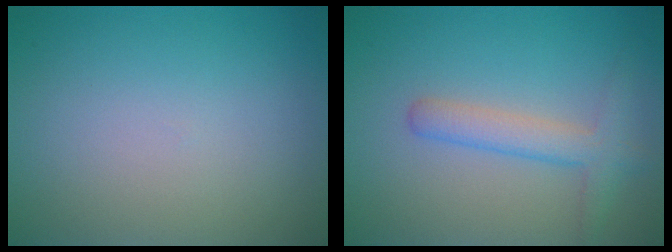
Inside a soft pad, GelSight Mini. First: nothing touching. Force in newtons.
{"total": 2.9, "press": 2.9, "slide": 0.2}